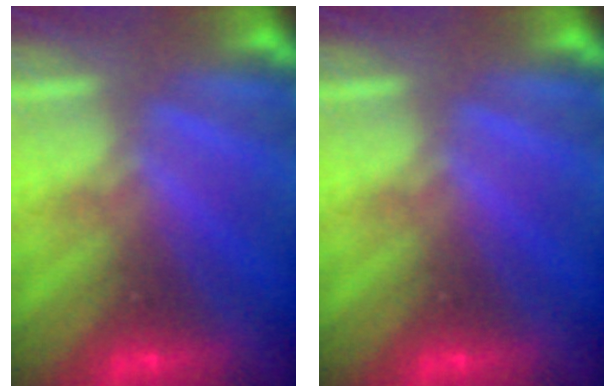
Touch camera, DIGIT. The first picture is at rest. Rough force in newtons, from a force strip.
{"total": 0.0}